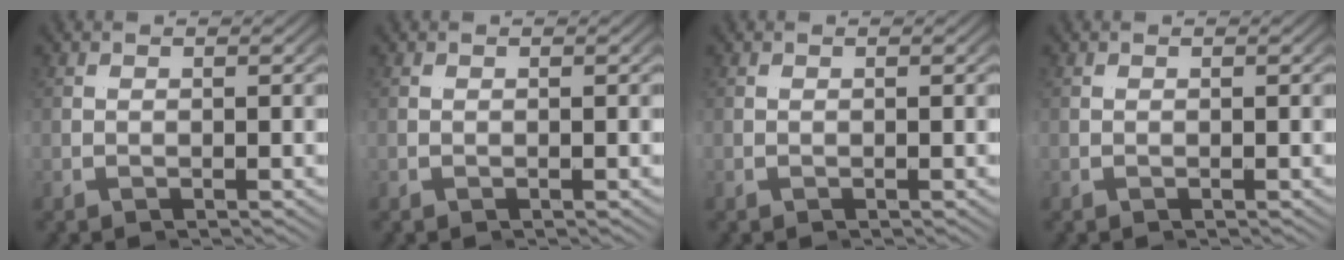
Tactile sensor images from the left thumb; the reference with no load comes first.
{"total": 0.0}
{"total": 0.0}
{"total": 0.0}